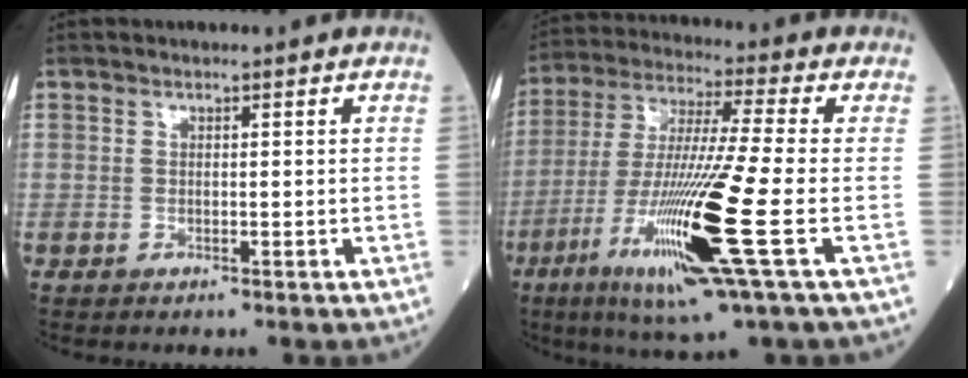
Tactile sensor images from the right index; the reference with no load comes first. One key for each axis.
{"total": 17.9, "fx": -6.1, "fy": -0.8, "fz": 16.8, "tx": -0.354, "ty": -0.035, "tz": -0.121}